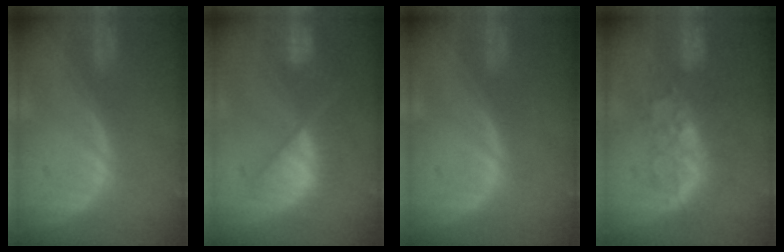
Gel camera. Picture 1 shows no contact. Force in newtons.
{"total": 9.6, "press": 8.3, "slide": 4.8}
{"total": 0.0}
{"total": 8.2, "press": 7.0, "slide": 4.1}